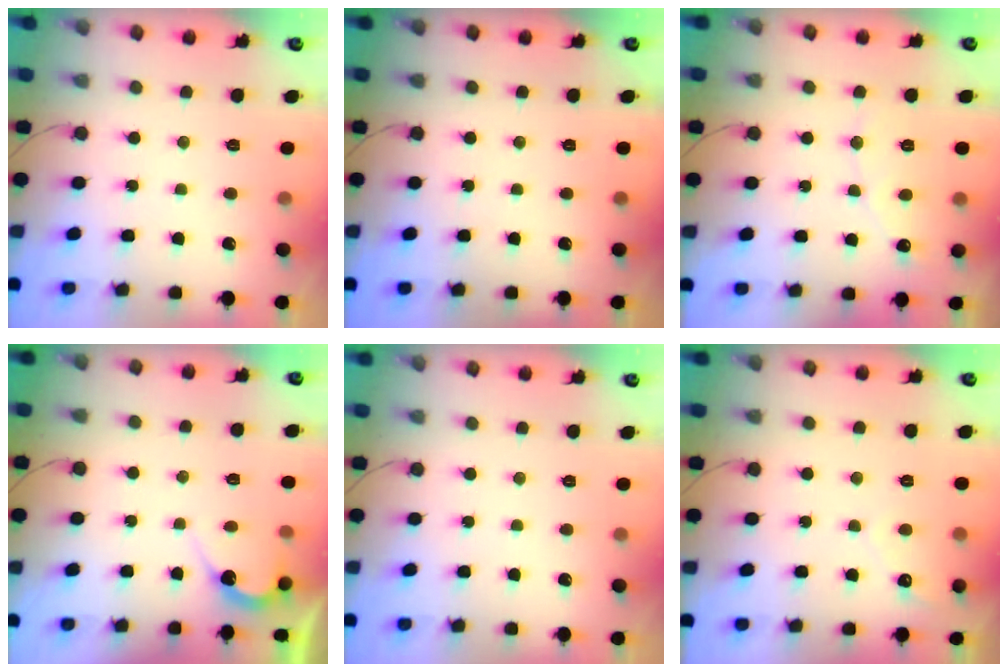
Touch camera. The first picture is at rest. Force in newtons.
{"total": 0.0}
{"total": 5.6, "press": 5.6, "slide": 0.4}
{"total": 5.4, "press": 5.4, "slide": 0.3}
{"total": 0.0}
{"total": 2.8, "press": 2.8, "slide": 0.2}